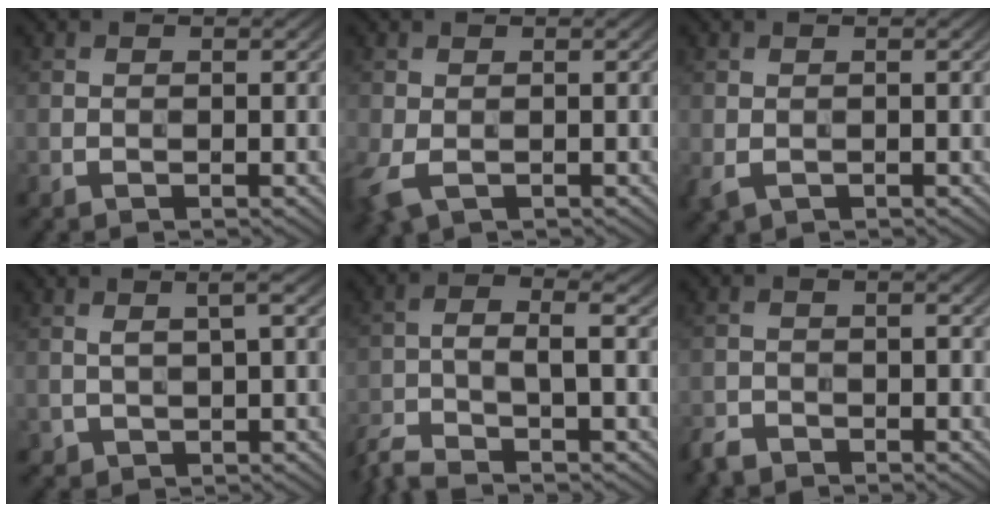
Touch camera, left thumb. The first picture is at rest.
{"total": 3.9, "force": [-1.3, 2.2, 2.9], "torque": [-0.088, -0.009, -0.026]}
{"total": 1.7, "force": [-0.4, 1.2, 1.2], "torque": [-0.035, -0.007, -0.006]}
{"total": 2.6, "force": [0.6, 1.0, 2.4], "torque": [-0.051, 0.002, 0.016]}
{"total": 5.5, "force": [-3.6, 0.9, 4.1], "torque": [-0.070, -0.002, -0.087]}
{"total": 3.2, "force": [-2.6, 1.3, 1.2], "torque": [-0.023, -0.003, -0.059]}